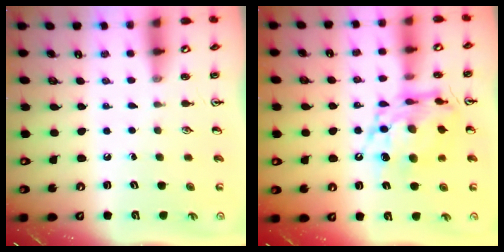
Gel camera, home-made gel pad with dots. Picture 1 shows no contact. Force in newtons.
{"total": 13.4, "press": 13.3, "slide": 1.3}